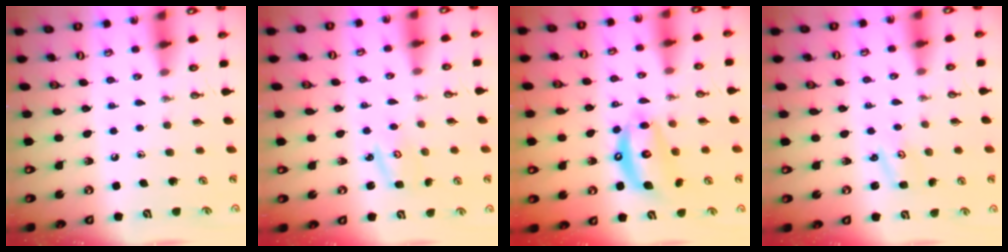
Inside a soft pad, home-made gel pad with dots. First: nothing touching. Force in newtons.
{"total": 1.8, "press": 1.8, "slide": 0.1}
{"total": 10.7, "press": 10.7, "slide": 0.9}
{"total": 1.5, "press": 1.4, "slide": 0.2}